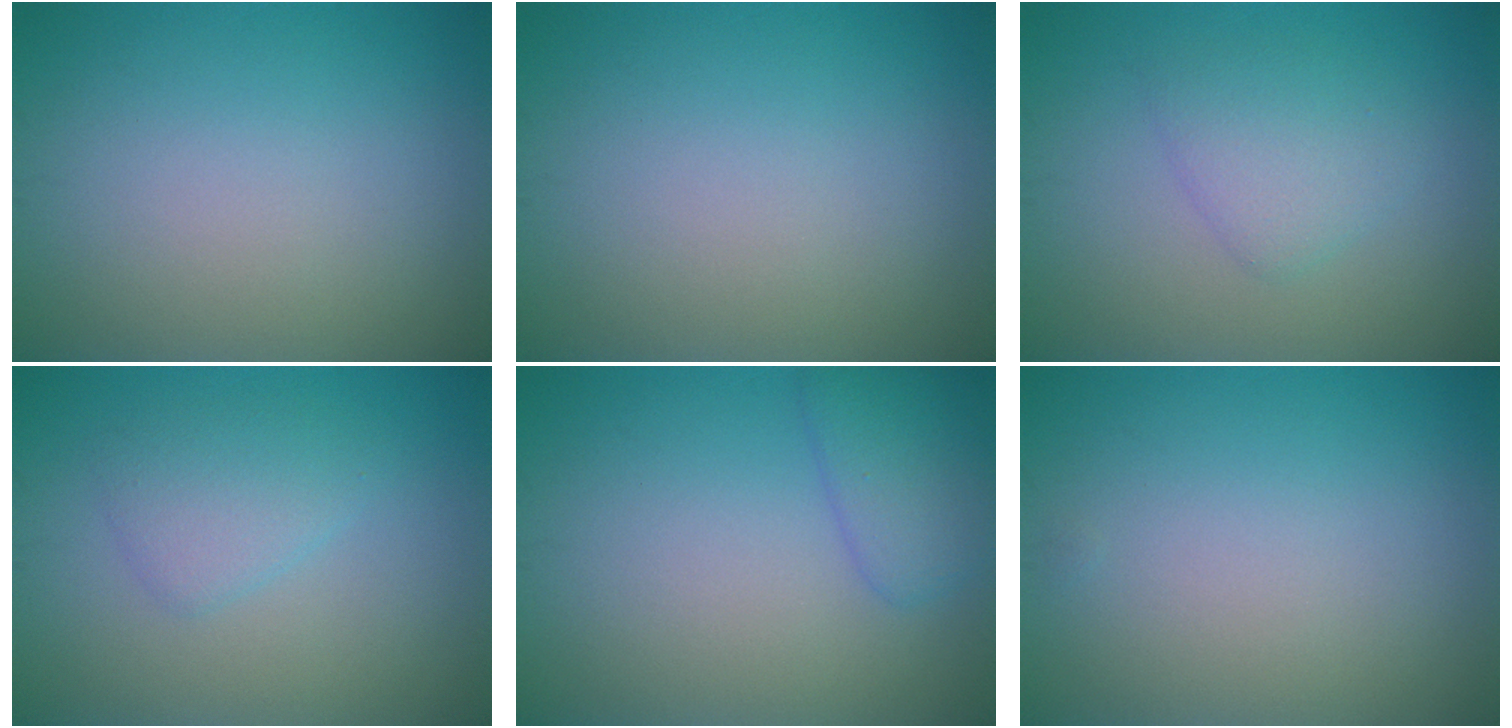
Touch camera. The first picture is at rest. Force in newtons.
{"total": 0.0}
{"total": 2.6, "press": 2.6, "slide": 0.2}
{"total": 2.3, "press": 2.3, "slide": 0.1}
{"total": 2.7, "press": 2.7, "slide": 0.2}
{"total": 0.0}